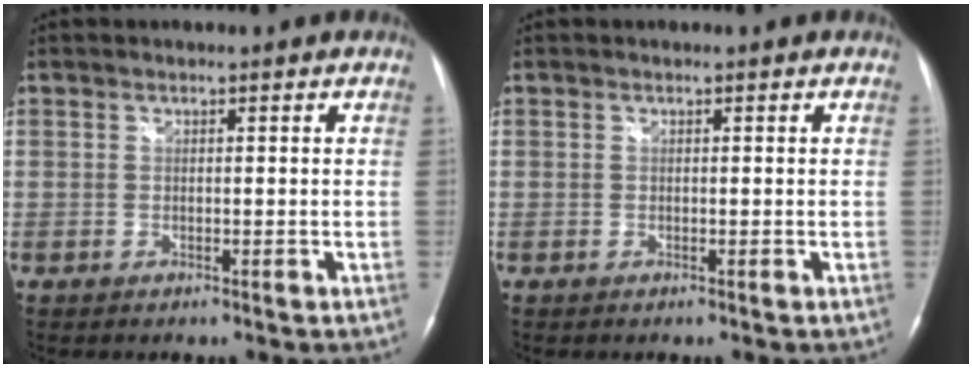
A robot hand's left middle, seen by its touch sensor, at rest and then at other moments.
{"total": 0.0}